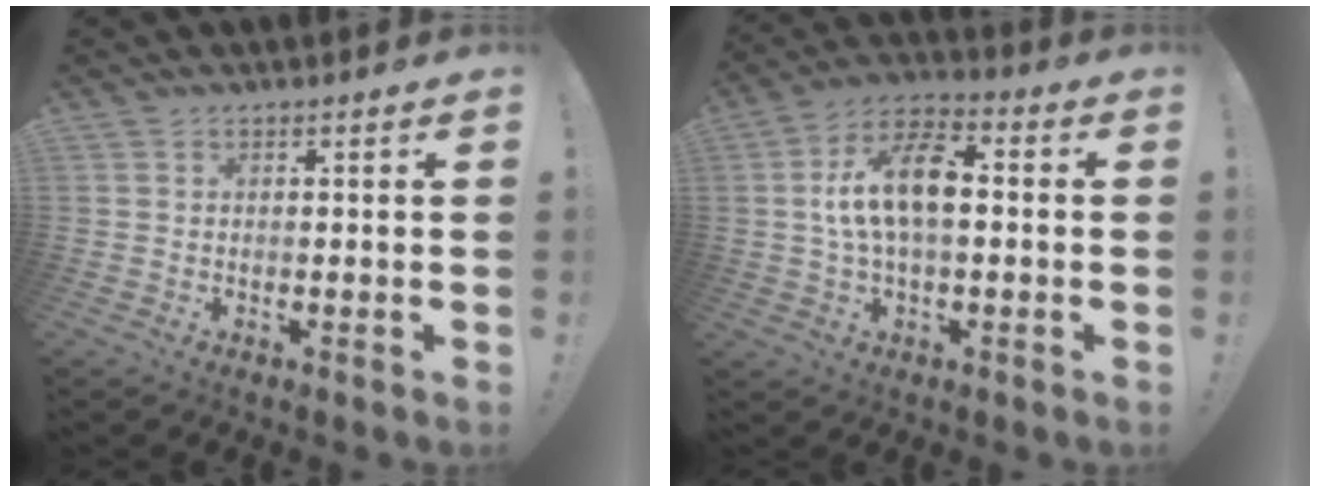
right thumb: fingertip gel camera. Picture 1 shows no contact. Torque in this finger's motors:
{"motor_torque": [0.76, 0.80, 0.15, 0.11, 0.28]}